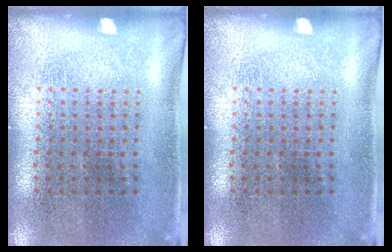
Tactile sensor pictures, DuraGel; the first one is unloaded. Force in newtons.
{"total": 0.0}